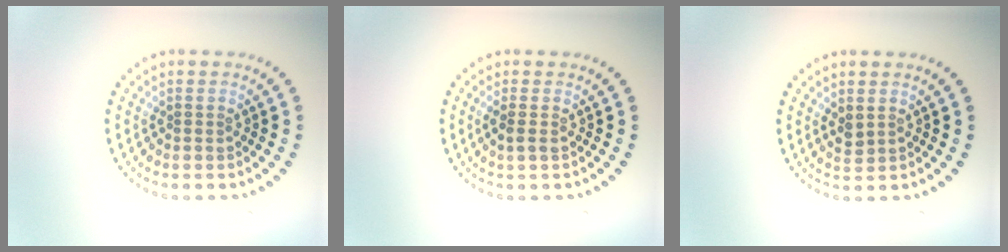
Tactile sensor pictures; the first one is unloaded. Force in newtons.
{"total": 1.1, "press": 1.0, "slide": 0.4}
{"total": 1.0, "press": 0.9, "slide": 0.4}